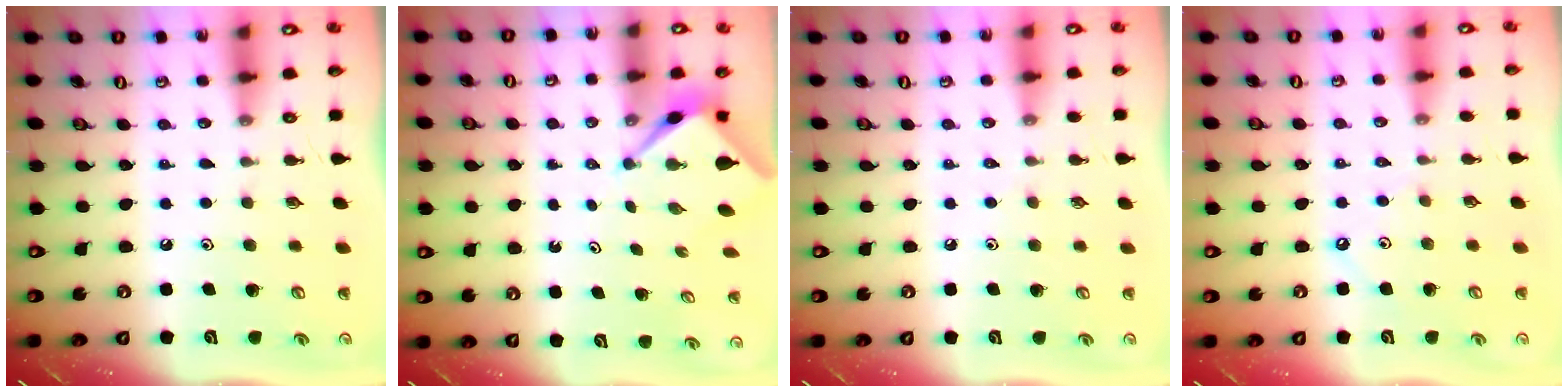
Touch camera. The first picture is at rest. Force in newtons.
{"total": 2.6, "press": 2.6, "slide": 0.1}
{"total": 2.1, "press": 2.1, "slide": 0.4}
{"total": 1.0, "press": 0.9, "slide": 0.2}